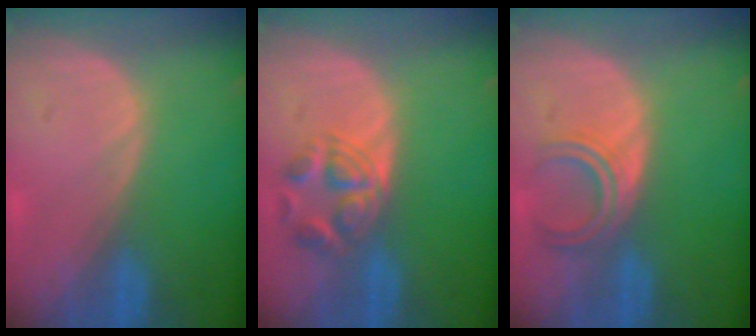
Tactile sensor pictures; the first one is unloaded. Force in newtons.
{"total": 5.5, "press": 5.1, "slide": 2.0}
{"total": 4.4, "press": 4.3, "slide": 1.1}